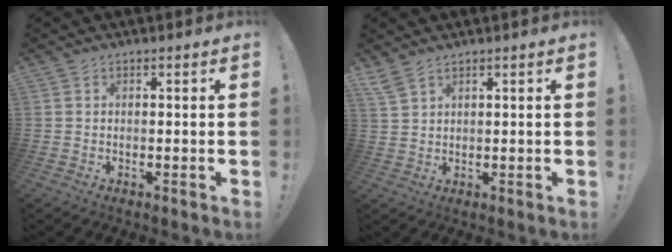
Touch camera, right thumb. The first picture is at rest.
{"total": 3.8, "force": [3.0, 1.1, 2.1], "torque": [-0.049, -0.012, 0.060]}